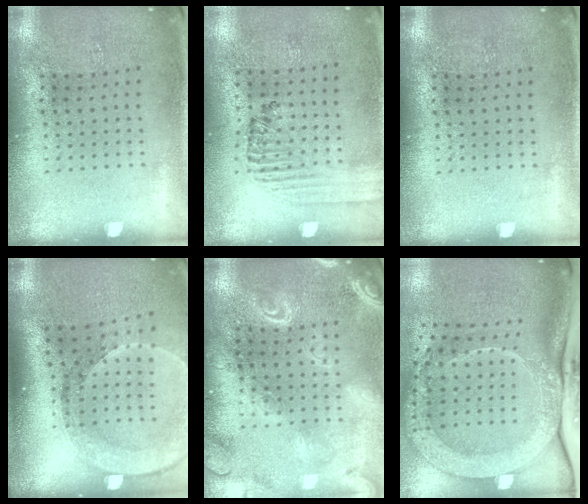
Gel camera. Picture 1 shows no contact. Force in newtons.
{"total": 1.4, "press": 1.2, "slide": 0.7}
{"total": 0.0}
{"total": 2.6, "press": 2.0, "slide": 1.7}
{"total": 3.0, "press": 3.0, "slide": 0.3}
{"total": 3.3, "press": 2.3, "slide": 2.4}